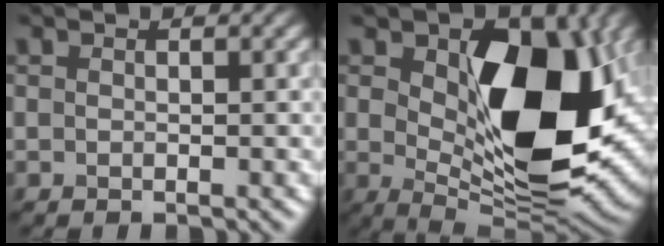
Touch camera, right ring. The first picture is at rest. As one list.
[{"total": 13.1, "force": [1.7, 7.1, 10.9], "torque": [-0.146, -0.016, 0.036]}]